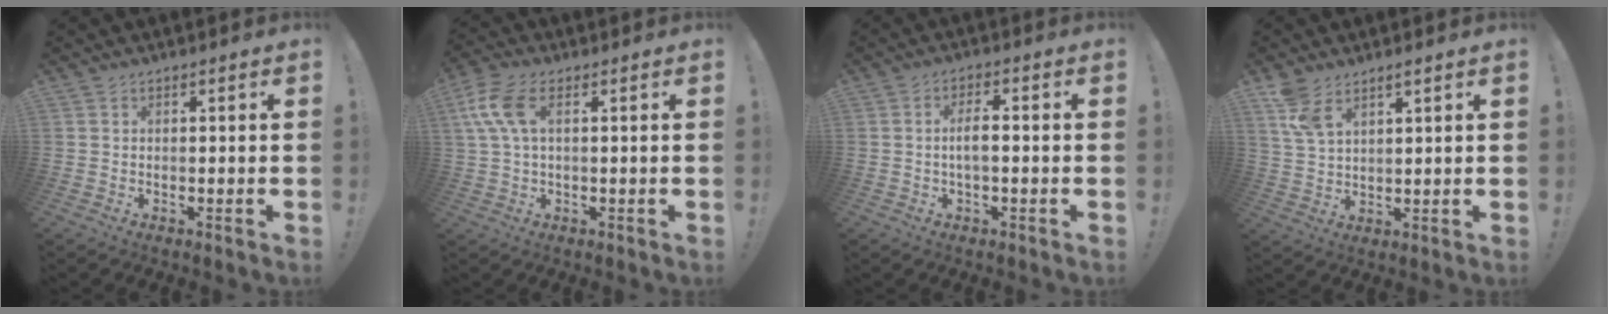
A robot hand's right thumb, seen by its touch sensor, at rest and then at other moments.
{"total": 9.4, "force": [2.6, 4.8, 7.7], "torque": [-0.168, 0.005, 0.054]}
{"total": 4.5, "force": [-0.5, 1.4, 4.2], "torque": [-0.082, 0.002, -0.012]}
{"total": 7.1, "force": [4.7, 2.8, 4.4], "torque": [-0.075, -0.021, 0.090]}